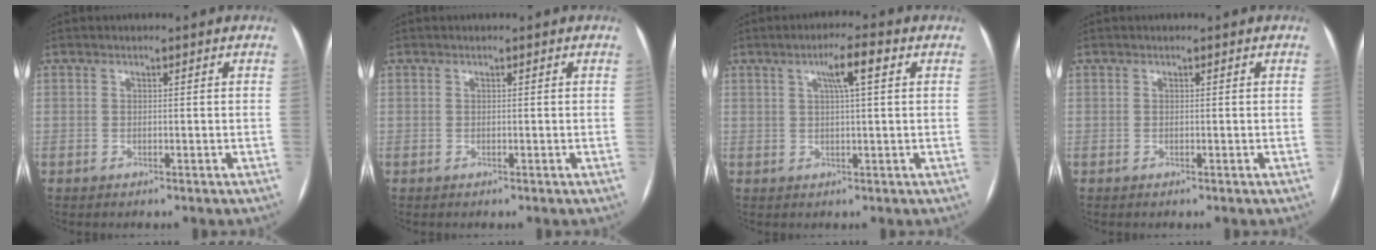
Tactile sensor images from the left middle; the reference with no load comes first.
{"total": 0.0}
{"total": 4.7, "force": [1.7, 0.2, 4.3], "torque": [-0.075, 0.009, 0.028]}
{"total": 0.0}